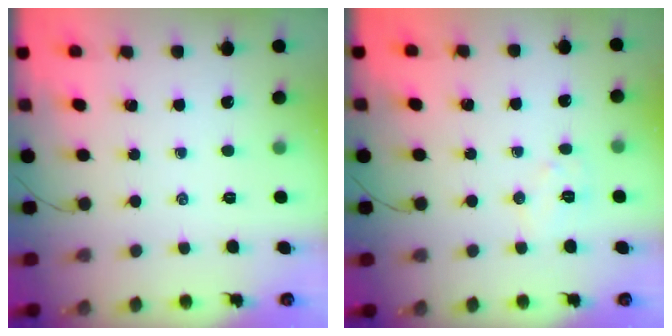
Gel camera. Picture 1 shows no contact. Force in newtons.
{"total": 5.9, "press": 5.8, "slide": 1.2}